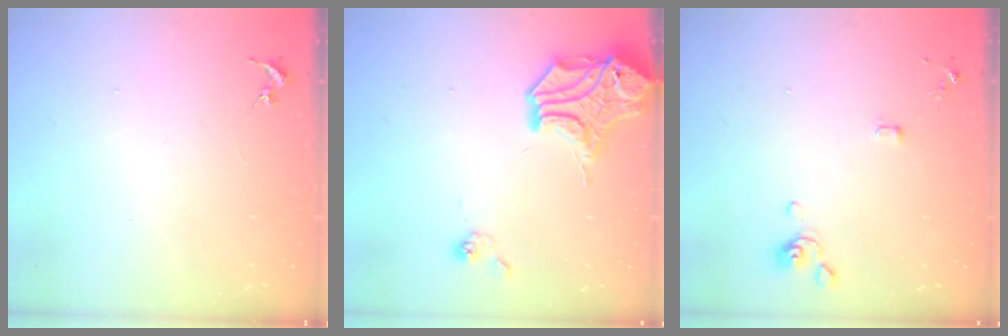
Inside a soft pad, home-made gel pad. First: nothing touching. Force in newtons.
{"total": 14.8, "press": 14.7, "slide": 2.2}
{"total": 3.6, "press": 3.5, "slide": 0.8}